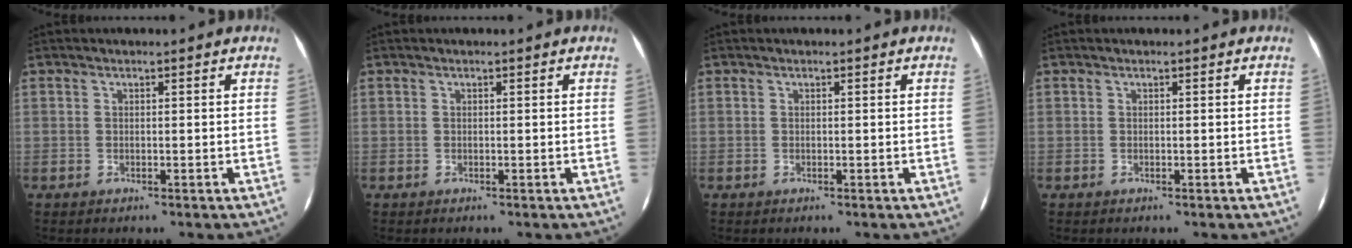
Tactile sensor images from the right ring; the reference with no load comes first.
{"total": 0.0}
{"total": 0.0}
{"total": 0.0}